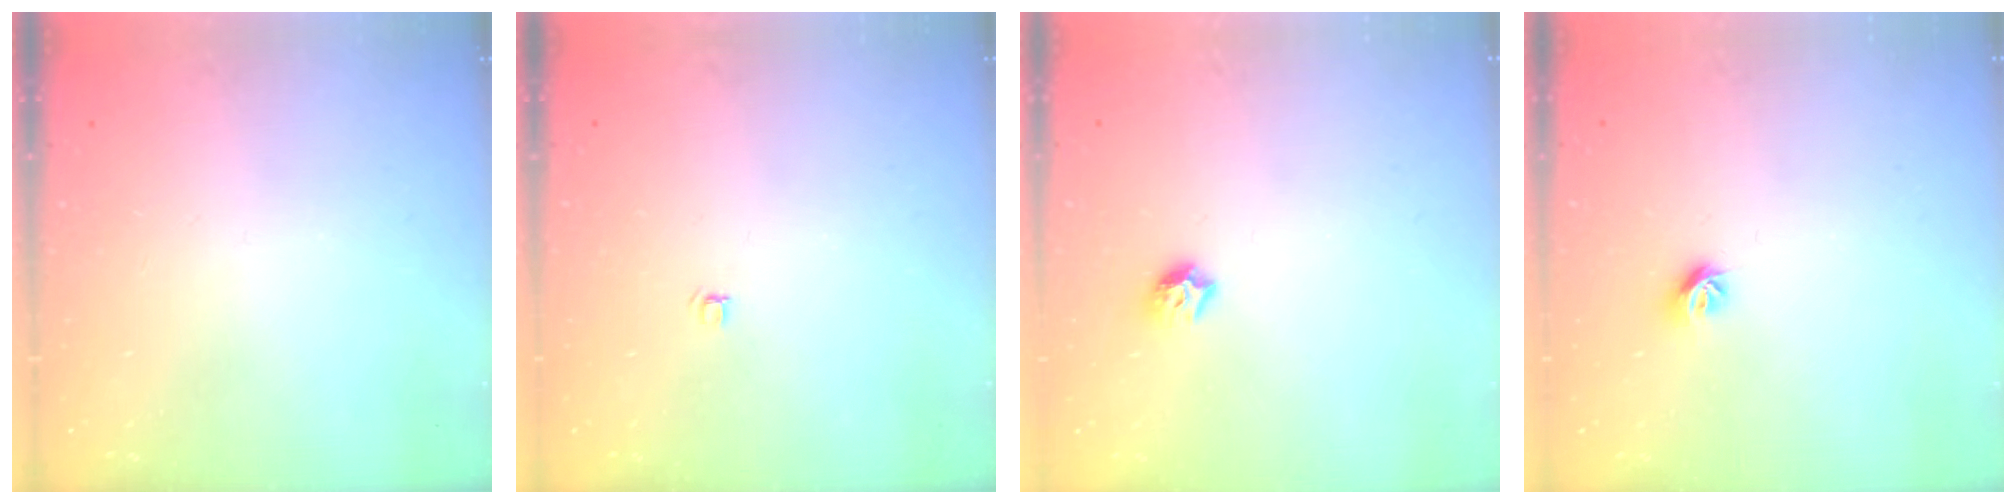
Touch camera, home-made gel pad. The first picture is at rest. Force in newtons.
{"total": 3.4, "press": 3.4, "slide": 0.3}
{"total": 6.7, "press": 6.6, "slide": 0.9}
{"total": 6.5, "press": 6.5, "slide": 0.7}